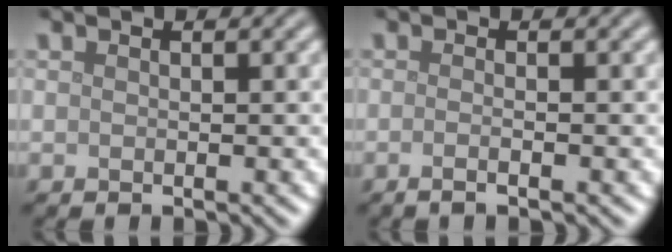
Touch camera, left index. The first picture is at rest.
{"total": 1.7, "force": [-0.3, 0.8, 1.5], "torque": [-0.007, -0.006, -0.021]}